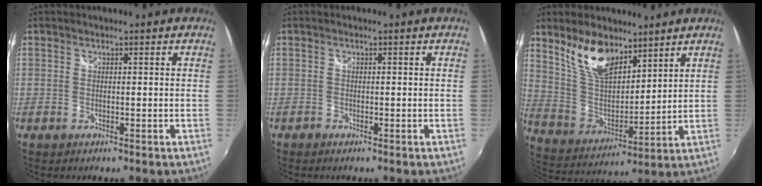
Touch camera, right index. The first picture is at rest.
{"total": 0.6, "force": [-0.3, -0.5, -0.1], "torque": [0.002, -0.001, -0.010]}
{"total": 13.3, "force": [8.9, 6.2, 7.6], "torque": [-0.149, 0.003, 0.179]}